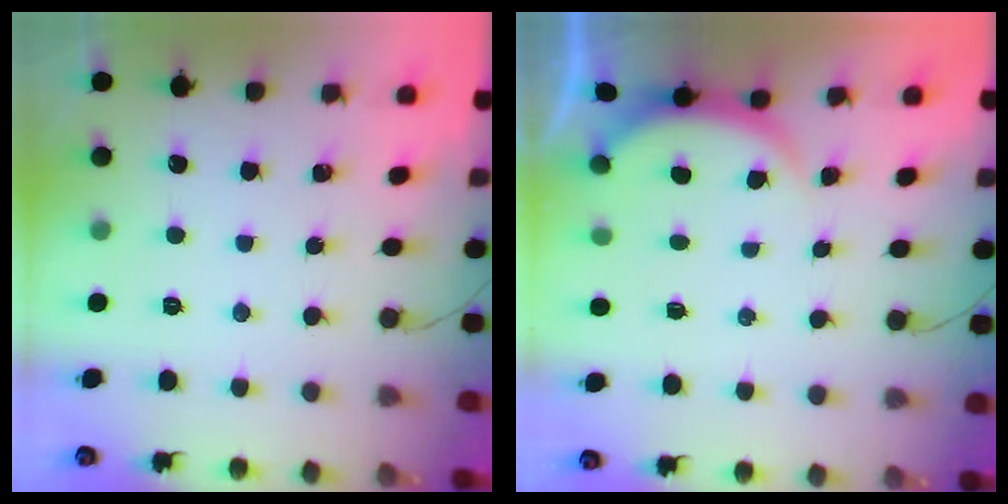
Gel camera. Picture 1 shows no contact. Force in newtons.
{"total": 2.3, "press": 2.2, "slide": 0.5}